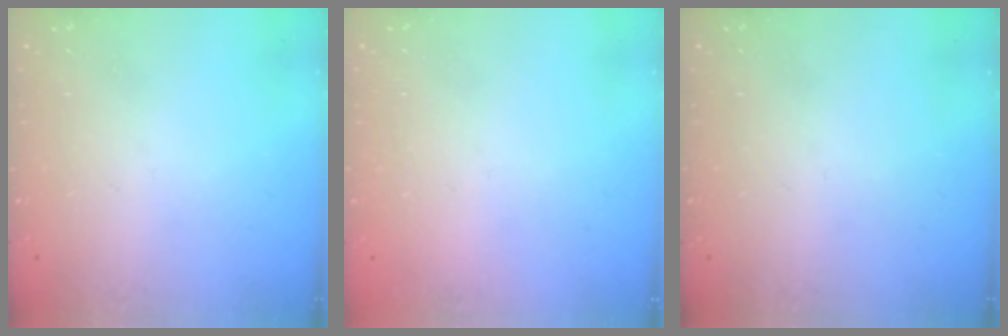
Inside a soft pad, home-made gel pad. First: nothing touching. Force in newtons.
{"total": 2.3, "press": 2.3, "slide": 0.1}
{"total": 0.0}